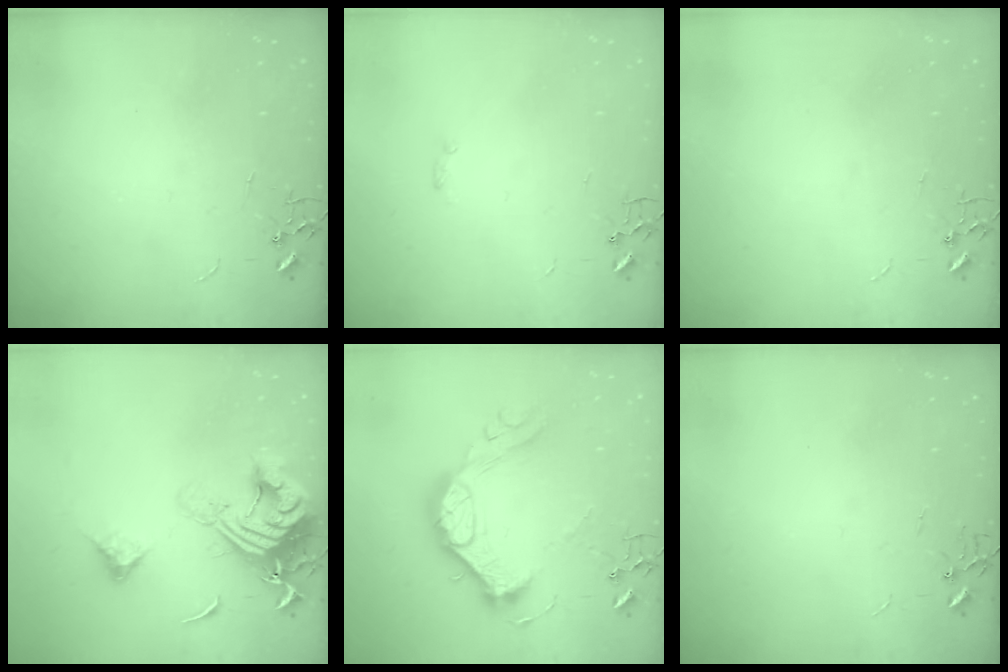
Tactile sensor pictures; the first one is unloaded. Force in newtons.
{"total": 1.2, "press": 1.1, "slide": 0.3}
{"total": 0.0}
{"total": 17.6, "press": 17.5, "slide": 2.0}
{"total": 15.7, "press": 15.7, "slide": 1.3}
{"total": 0.0}